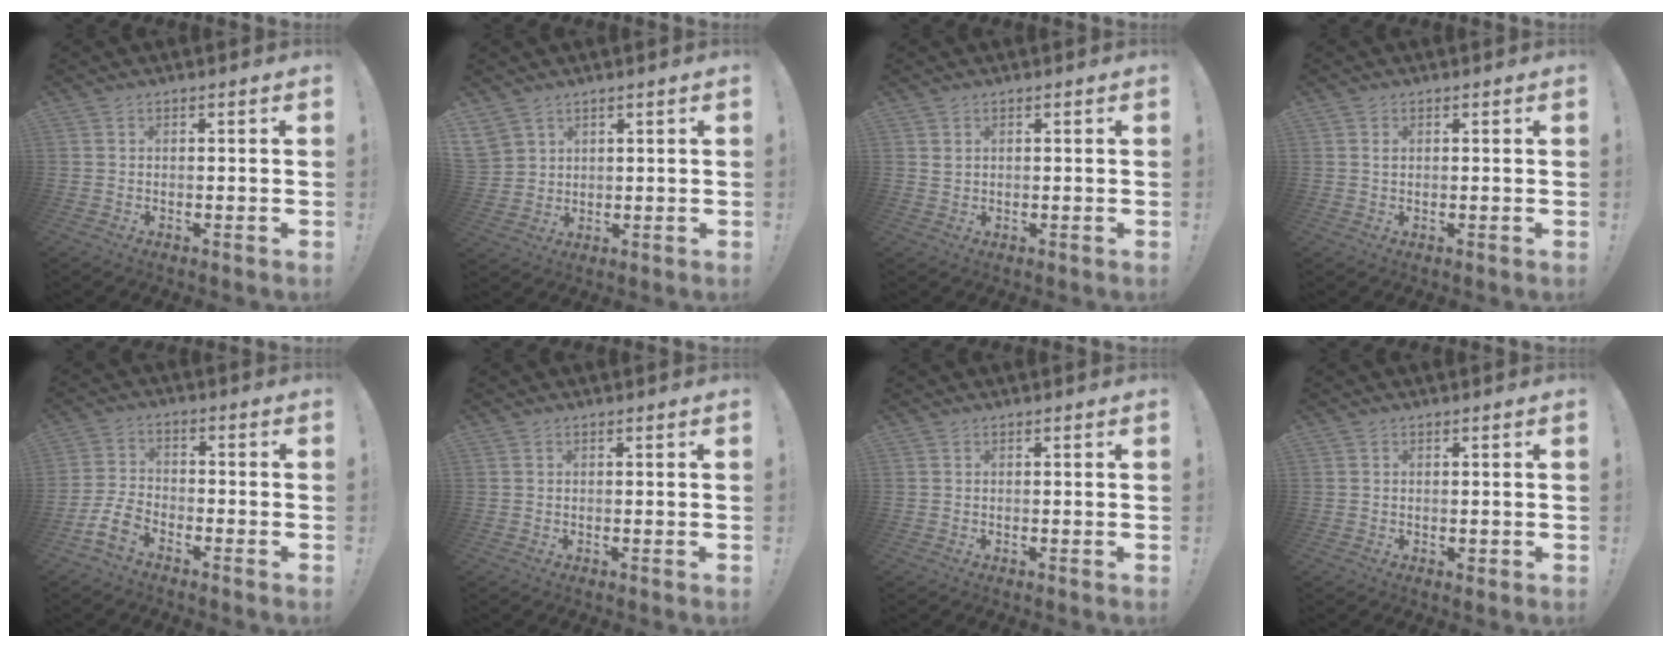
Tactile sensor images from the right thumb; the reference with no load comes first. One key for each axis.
{"total": 5.2, "fx": 3.4, "fy": 3.8, "fz": 0.8, "tx": -0.016, "ty": -0.018, "tz": 0.071}
{"total": 1.2, "fx": 0.8, "fy": 0.7, "fz": 0.5, "tx": -0.002, "ty": -0.003, "tz": 0.014}
{"total": 0.7, "fx": 0.5, "fy": 0.5, "fz": 0.2, "tx": 0.003, "ty": -0.003, "tz": 0.008}
{"total": 8.0, "fx": -5.2, "fy": 4.3, "fz": 4.4, "tx": -0.098, "ty": 0.018, "tz": -0.096}
{"total": 0.0}
{"total": 0.0}
{"total": 0.9, "fx": 0.1, "fy": 0.8, "fz": 0.5, "tx": -0.002, "ty": -0.001, "tz": 0.001}